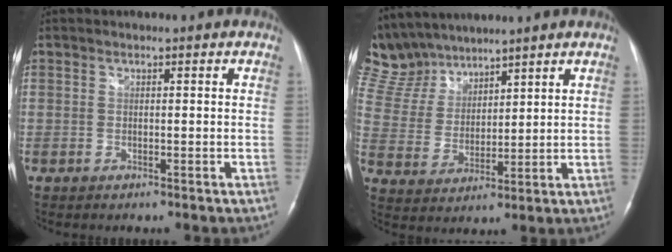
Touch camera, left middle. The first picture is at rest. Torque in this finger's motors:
{"motor_torque": [0.90, -1.24, 0.04, -0.09]}